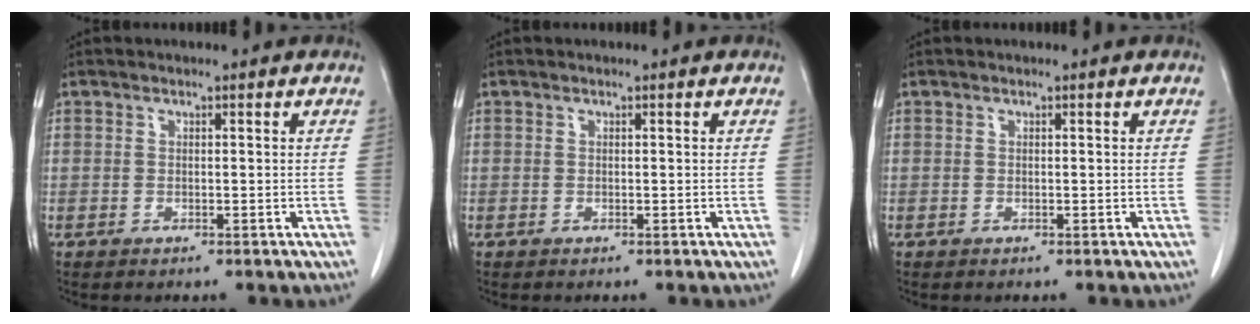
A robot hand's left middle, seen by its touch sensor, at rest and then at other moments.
{"total": 0.0}
{"total": 0.0}